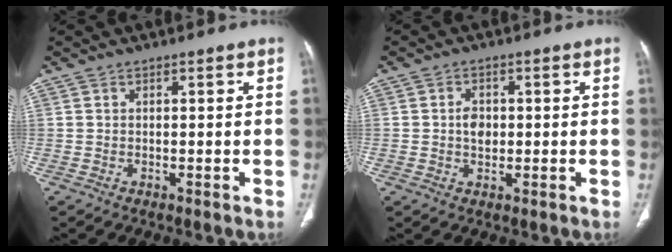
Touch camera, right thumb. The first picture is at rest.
{"total": 3.5, "force": [0.2, 2.5, 2.4], "torque": [-0.030, 0.004, 0.002]}